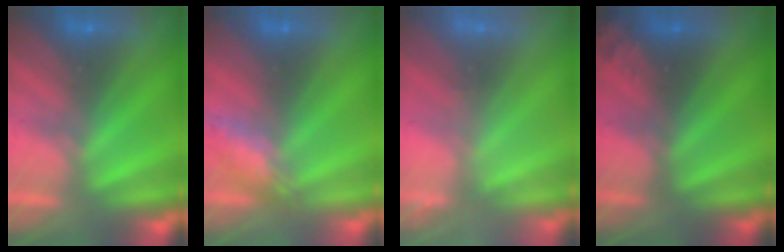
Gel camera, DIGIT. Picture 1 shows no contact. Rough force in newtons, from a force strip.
{"total": 2.4}
{"total": 2.4}
{"total": 2.3}